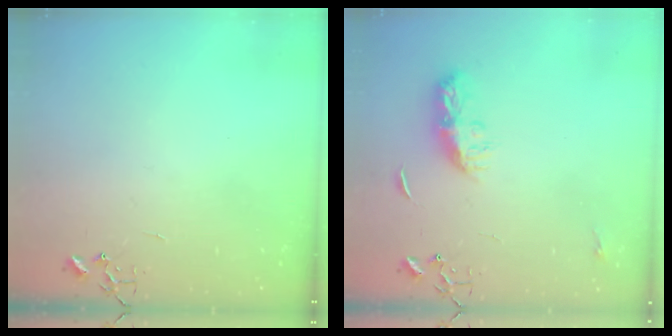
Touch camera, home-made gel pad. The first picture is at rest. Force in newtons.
{"total": 9.4, "press": 9.4, "slide": 0.3}